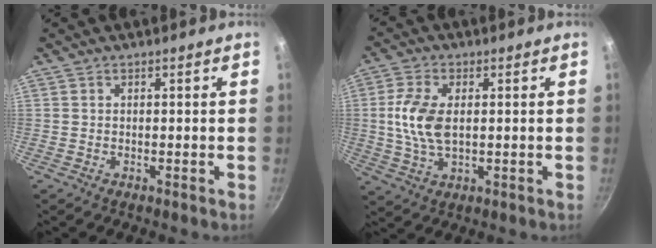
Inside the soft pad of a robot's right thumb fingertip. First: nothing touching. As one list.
[{"total": 9.1, "force": [0.8, 5.0, 7.5], "torque": [-0.154, 0.003, 0.014]}]